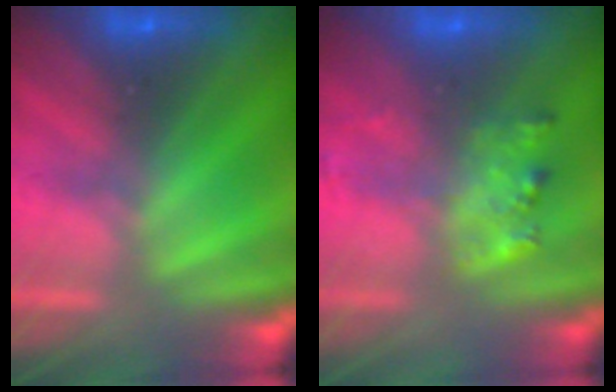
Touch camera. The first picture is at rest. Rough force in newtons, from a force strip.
{"total": 2.1}